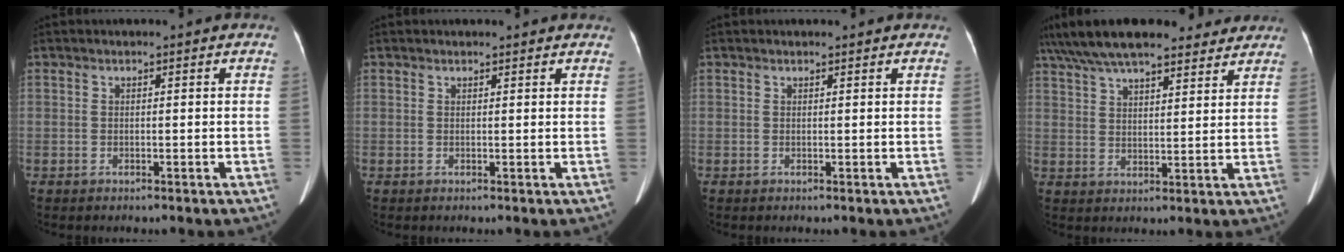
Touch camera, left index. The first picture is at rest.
{"total": 3.2, "force": [2.9, 0.7, 1.0], "torque": [-0.010, 0.004, 0.027]}
{"total": 1.7, "force": [1.6, 0.3, 0.6], "torque": [-0.008, 0.002, 0.017]}
{"total": 22.7, "force": [18.7, 6.6, 11.0], "torque": [-0.213, 0.047, 0.271]}